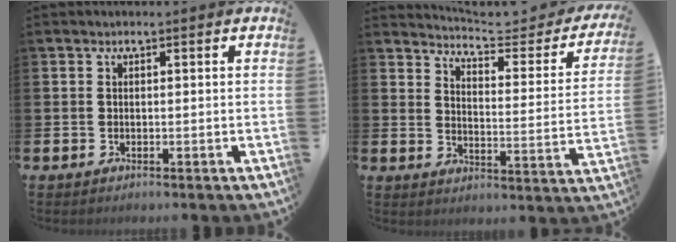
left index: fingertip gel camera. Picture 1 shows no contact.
{"total": 4.9, "force": [4.6, 0.8, 1.4], "torque": [-0.038, -0.042, 0.069]}